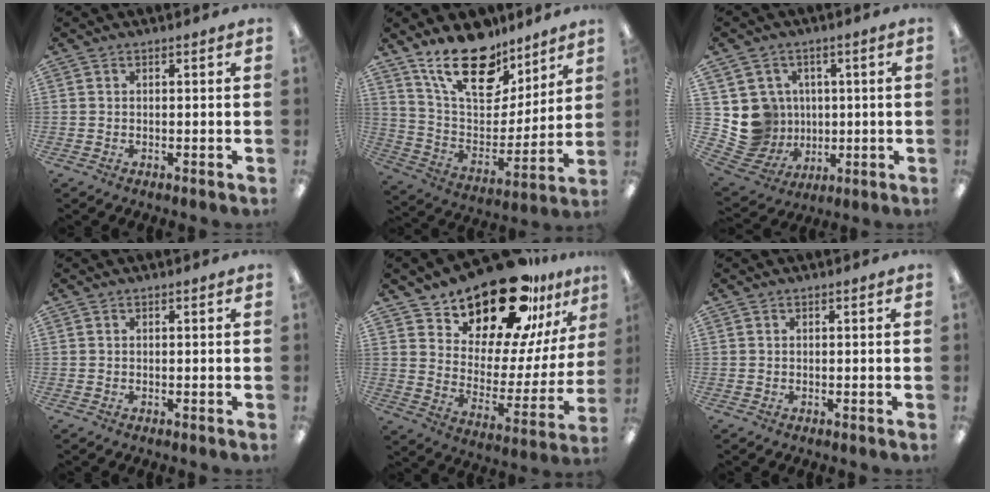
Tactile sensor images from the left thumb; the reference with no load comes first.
{"total": 20.1, "force": [14.4, 9.5, 10.4], "torque": [-0.189, -0.081, 0.259]}
{"total": 10.6, "force": [1.0, 10.4, 1.7], "torque": [-0.063, -0.010, 0.034]}
{"total": 0.0}
{"total": 22.8, "force": [19.4, 8.0, 9.0], "torque": [-0.144, -0.146, 0.334]}
{"total": 0.0}